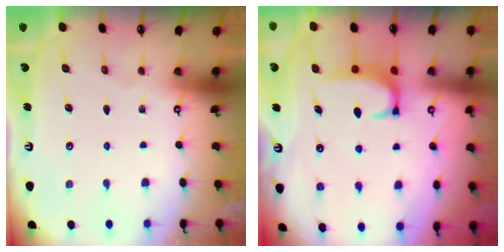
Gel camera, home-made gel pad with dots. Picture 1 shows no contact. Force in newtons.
{"total": 2.8, "press": 2.8, "slide": 0.5}